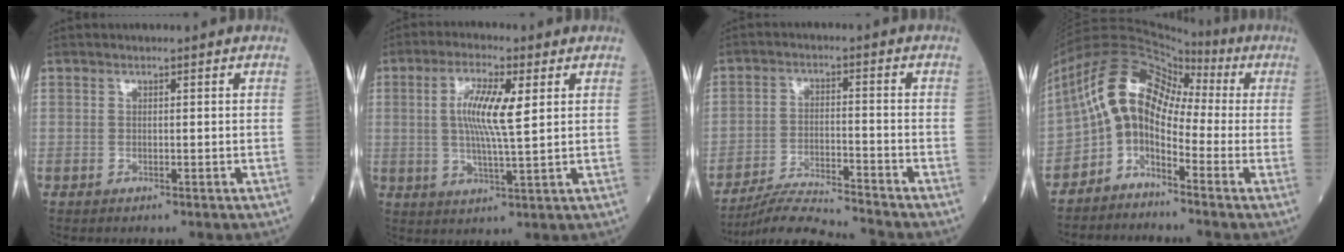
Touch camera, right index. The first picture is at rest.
{"total": 8.0, "force": [1.8, 0.9, 7.7], "torque": [-0.153, 0.003, 0.032]}
{"total": 8.4, "force": [-8.1, -1.8, 1.2], "torque": [-0.024, -0.012, -0.148]}
{"total": 9.6, "force": [-1.9, 5.7, 7.4], "torque": [-0.135, 0.047, -0.045]}